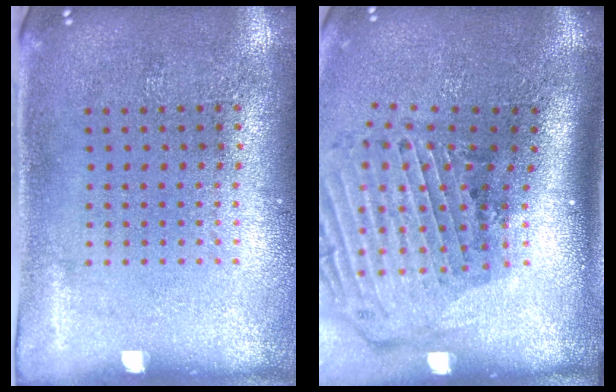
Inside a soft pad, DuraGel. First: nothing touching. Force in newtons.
{"total": 3.1, "press": 2.1, "slide": 2.3}